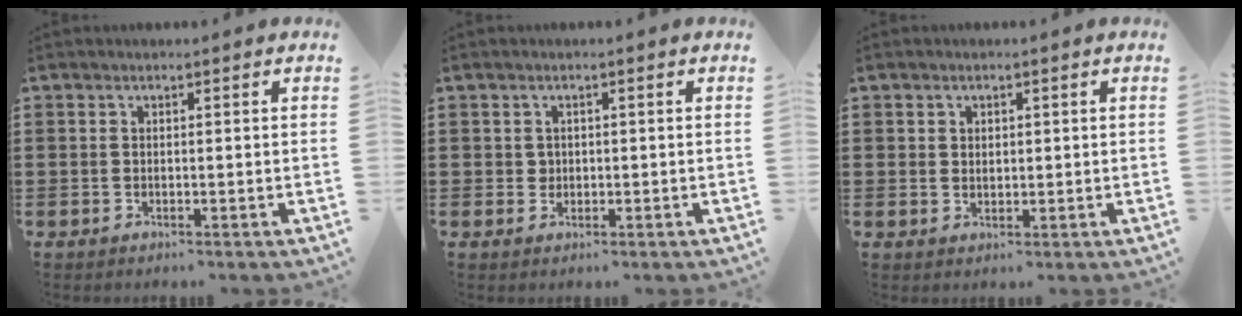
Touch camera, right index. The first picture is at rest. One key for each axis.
{"total": 1.1, "fx": 0.2, "fy": 1.0, "fz": 0.3, "tx": -0.008, "ty": 0.005, "tz": 0.004}
{"total": 1.4, "fx": 0.8, "fy": 1.1, "fz": 0.3, "tx": -0.009, "ty": 0.005, "tz": 0.016}